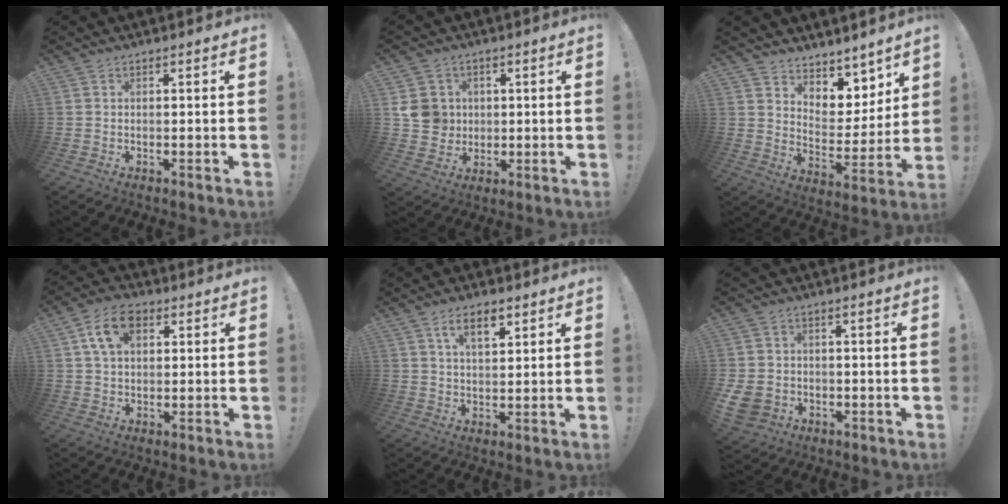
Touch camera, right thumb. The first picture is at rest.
{"total": 8.5, "force": [1.6, 8.1, 2.0], "torque": [-0.038, -0.008, 0.038]}
{"total": 7.3, "force": [5.7, 4.5, 0.9], "torque": [-0.005, -0.065, 0.111]}
{"total": 9.6, "force": [3.6, 6.2, 6.5], "torque": [-0.118, 0.010, 0.067]}
{"total": 6.9, "force": [3.7, 3.1, 5.0], "torque": [-0.081, -0.006, 0.063]}
{"total": 6.4, "force": [-2.0, 5.5, 2.6], "torque": [-0.065, 0.009, -0.032]}